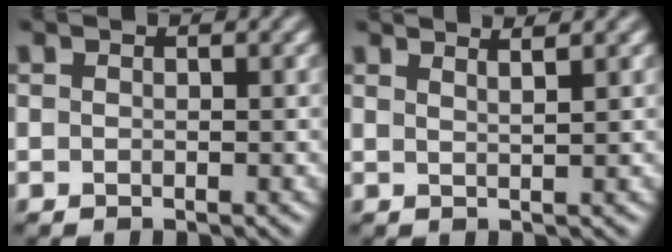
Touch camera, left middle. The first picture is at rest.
{"total": 2.9, "force": [2.2, 0.9, 1.6], "torque": [0.006, 0.013, 0.004]}